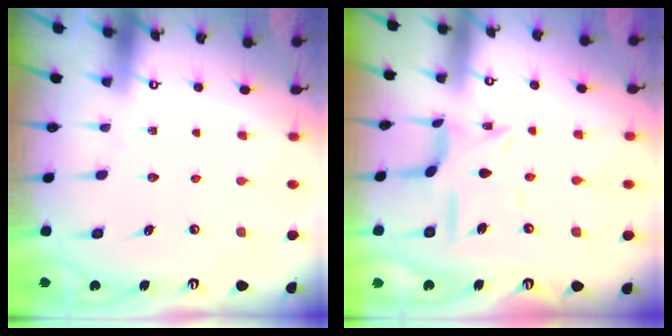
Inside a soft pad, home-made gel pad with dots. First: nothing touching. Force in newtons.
{"total": 8.4, "press": 8.4, "slide": 0.6}